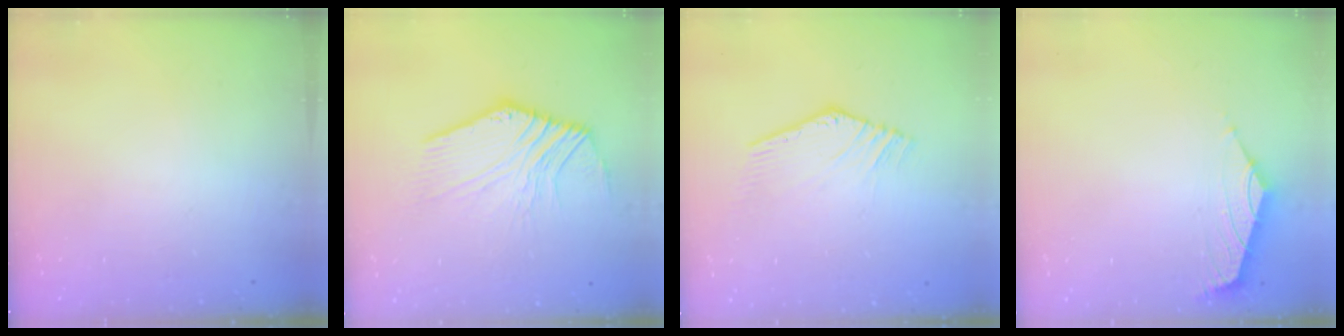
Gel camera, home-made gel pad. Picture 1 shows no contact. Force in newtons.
{"total": 6.3, "press": 6.1, "slide": 1.3}
{"total": 2.5, "press": 2.5, "slide": 0.1}
{"total": 1.6, "press": 1.4, "slide": 0.7}